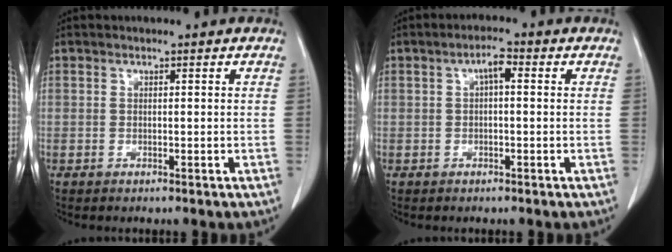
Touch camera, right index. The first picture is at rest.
{"total": 2.7, "force": [0.4, 0.8, 2.5], "torque": [-0.045, 0.010, 0.006]}